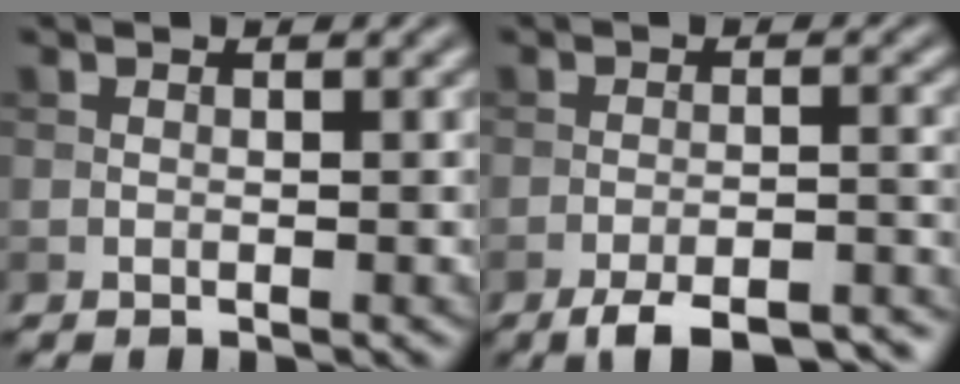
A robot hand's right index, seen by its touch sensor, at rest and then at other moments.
{"total": 7.7, "force": [-6.3, 2.0, 3.9], "torque": [-0.061, -0.011, -0.086]}